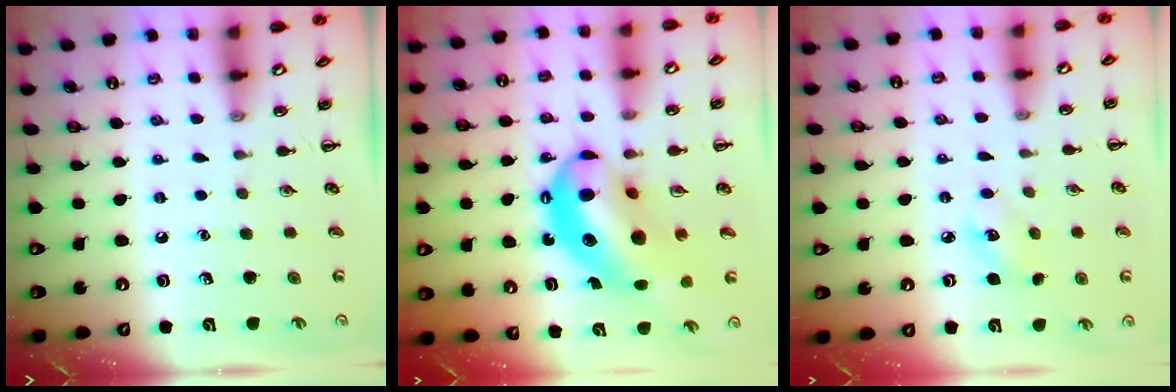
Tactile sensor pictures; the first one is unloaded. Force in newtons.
{"total": 15.7, "press": 15.0, "slide": 4.4}
{"total": 6.1, "press": 6.0, "slide": 1.4}